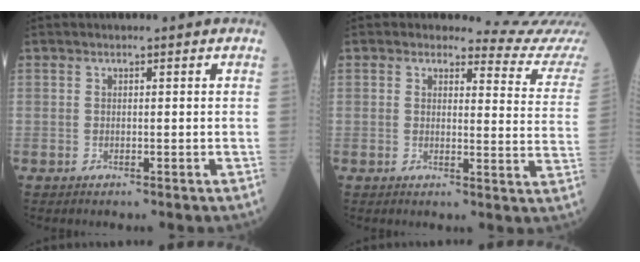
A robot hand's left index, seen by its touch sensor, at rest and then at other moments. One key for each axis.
{"total": 9.7, "fx": 9.6, "fy": 0.0, "fz": 0.5, "tx": 0.011, "ty": -0.083, "tz": 0.080}